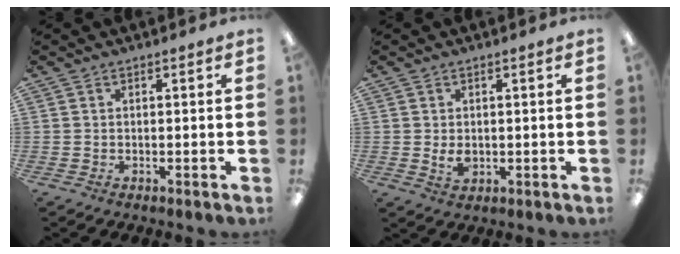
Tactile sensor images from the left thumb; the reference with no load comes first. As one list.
[{"total": 2.7, "force": [0.2, 1.8, 2.0], "torque": [-0.028, -0.001, 0.003]}]